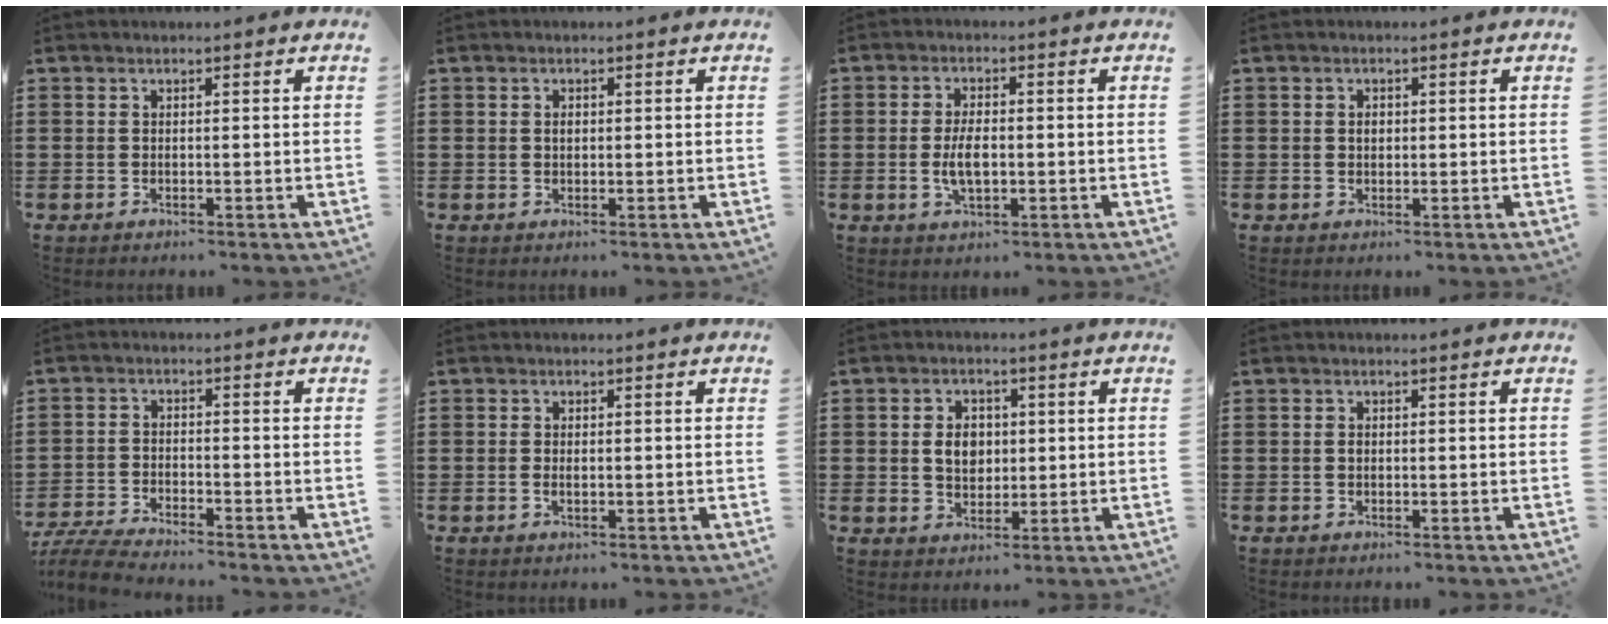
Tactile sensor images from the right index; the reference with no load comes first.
{"total": 0.9, "force": [0.1, 0.6, 0.7], "torque": [-0.016, 0.003, 0.002]}
{"total": 4.8, "force": [-0.6, 2.1, 4.3], "torque": [-0.091, -0.001, -0.014]}
{"total": 1.1, "force": [0.2, 0.8, 0.8], "torque": [-0.018, 0.005, 0.003]}
{"total": 4.9, "force": [-4.7, -0.1, 1.3], "torque": [-0.043, -0.012, -0.098]}
{"total": 1.1, "force": [-0.1, 0.5, 1.0], "torque": [-0.019, 0.002, -0.003]}
{"total": 4.5, "force": [0.4, 3.3, 3.0], "torque": [-0.059, 0.010, 0.003]}
{"total": 0.5, "force": [-0.1, 0.4, 0.3], "torque": [-0.008, 0.000, -0.002]}